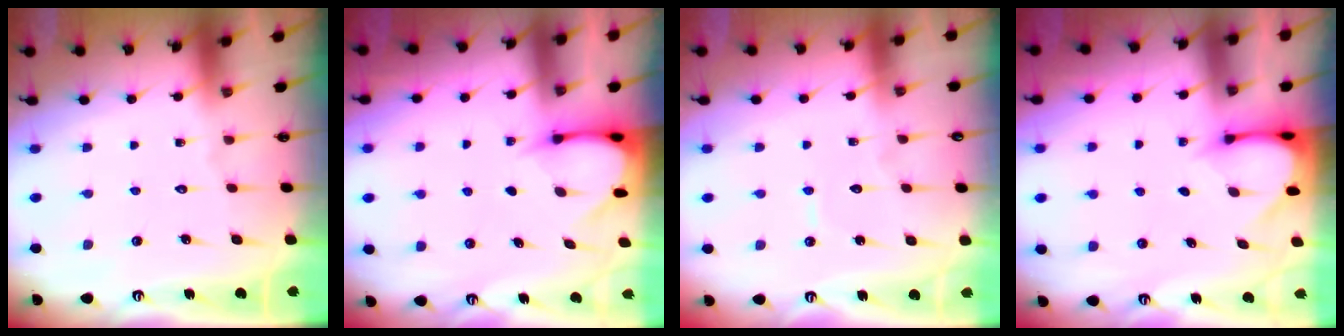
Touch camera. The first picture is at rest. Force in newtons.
{"total": 3.4, "press": 3.4, "slide": 0.3}
{"total": 4.1, "press": 4.1, "slide": 0.2}
{"total": 3.3, "press": 3.3, "slide": 0.3}